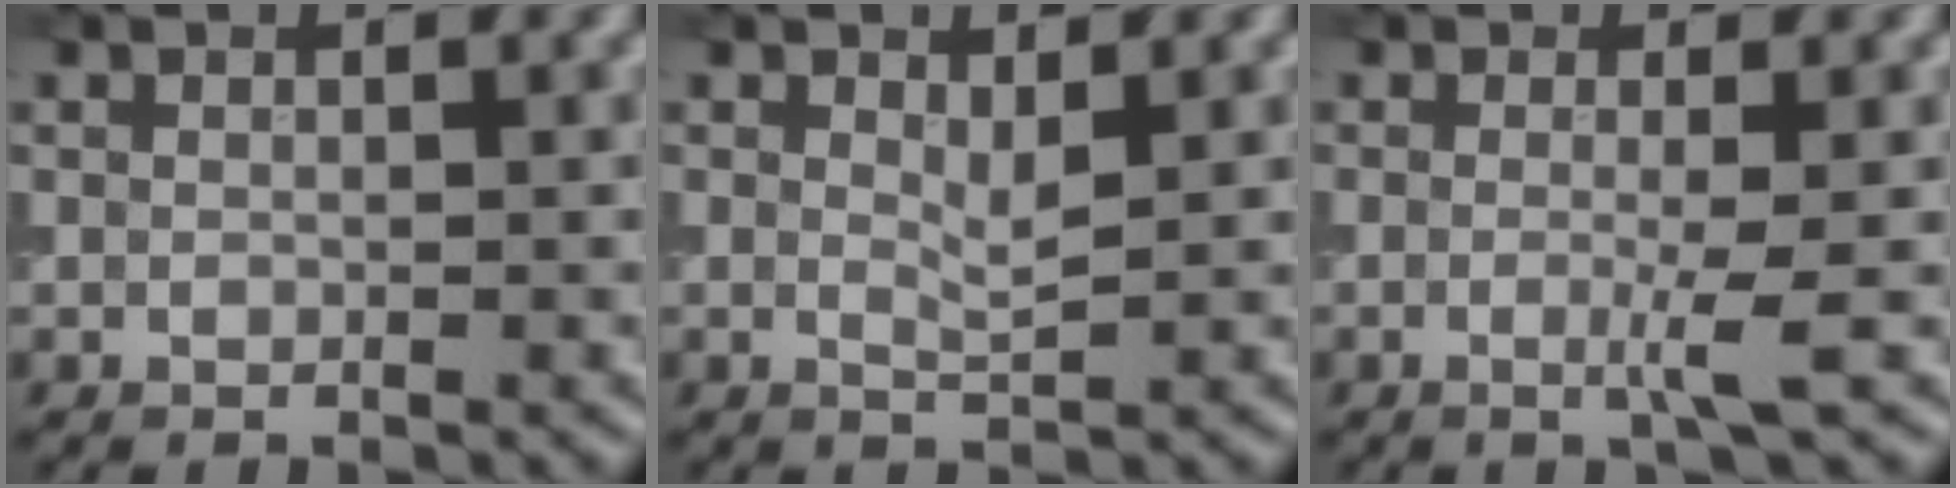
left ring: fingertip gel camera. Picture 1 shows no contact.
{"total": 1.4, "force": [0.7, 0.4, 1.2], "torque": [-0.025, -0.003, 0.012]}
{"total": 2.3, "force": [-0.3, 0.3, 2.2], "torque": [-0.041, -0.012, -0.010]}